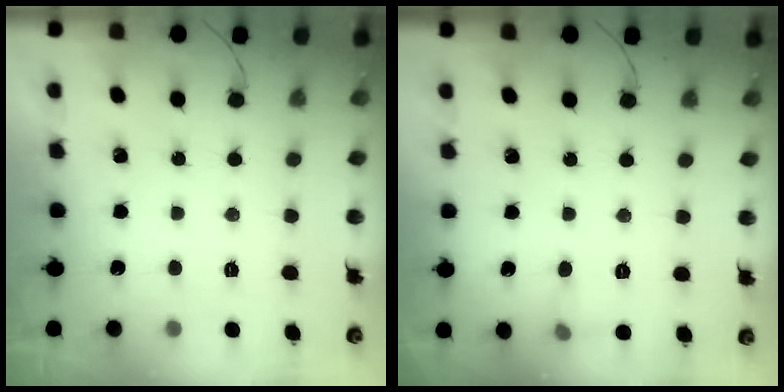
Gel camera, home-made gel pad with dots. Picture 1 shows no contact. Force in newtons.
{"total": 5.4, "press": 5.2, "slide": 1.5}